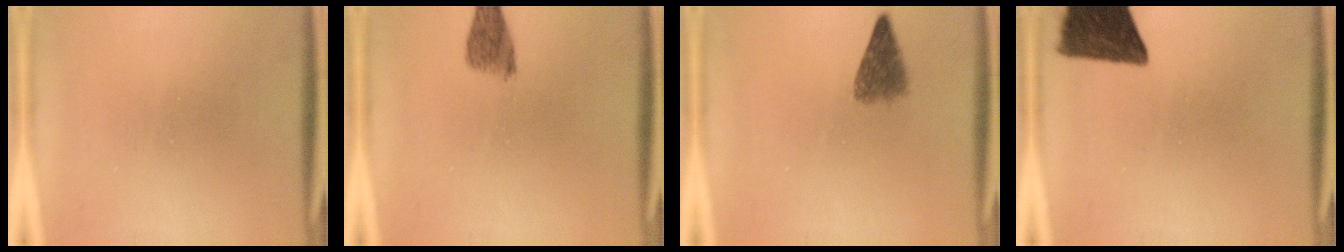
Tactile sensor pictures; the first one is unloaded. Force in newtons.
{"total": 3.9}
{"total": 4.1}
{"total": 12.9}